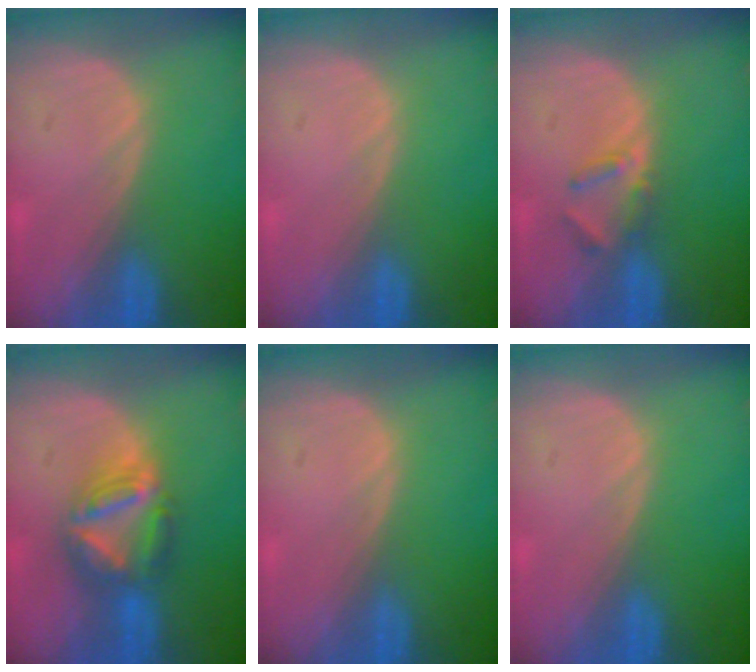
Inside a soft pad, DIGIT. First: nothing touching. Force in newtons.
{"total": 0.0}
{"total": 2.9, "press": 2.6, "slide": 1.1}
{"total": 7.8, "press": 6.7, "slide": 4.0}
{"total": 0.0}
{"total": 0.0}